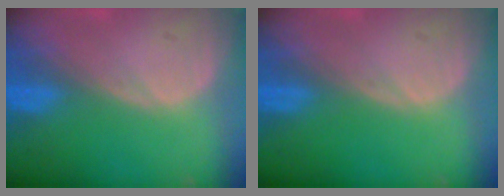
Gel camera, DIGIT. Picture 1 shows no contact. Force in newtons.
{"total": 0.0}